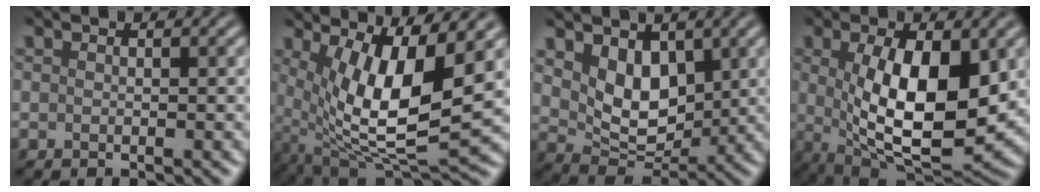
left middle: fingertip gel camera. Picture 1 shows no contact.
{"total": 10.5, "force": [2.4, 3.2, 9.7], "torque": [-0.171, -0.007, 0.053]}
{"total": 4.9, "force": [1.9, 3.2, 3.2], "torque": [-0.064, -0.007, 0.041]}
{"total": 10.4, "force": [0.7, 4.1, 9.5], "torque": [-0.163, -0.013, 0.027]}